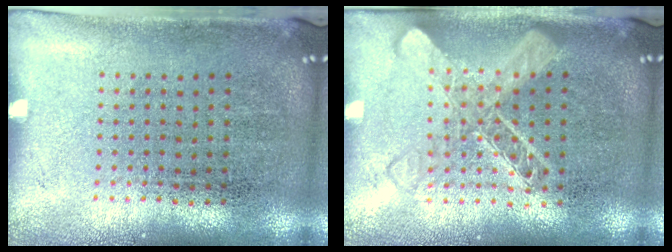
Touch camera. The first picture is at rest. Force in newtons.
{"total": 1.6, "press": 1.6, "slide": 0.4}